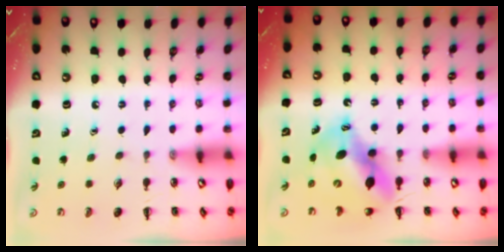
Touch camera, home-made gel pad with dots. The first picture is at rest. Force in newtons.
{"total": 12.2, "press": 11.9, "slide": 2.9}